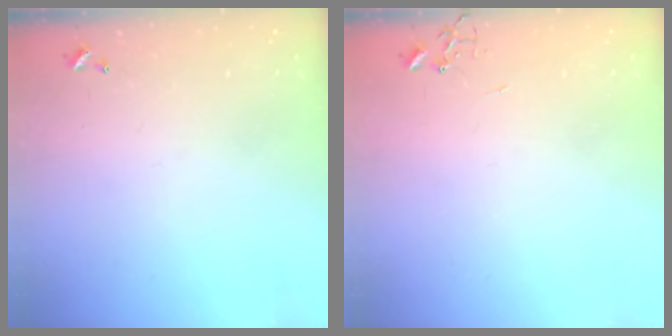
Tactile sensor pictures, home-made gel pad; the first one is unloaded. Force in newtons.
{"total": 0.0}